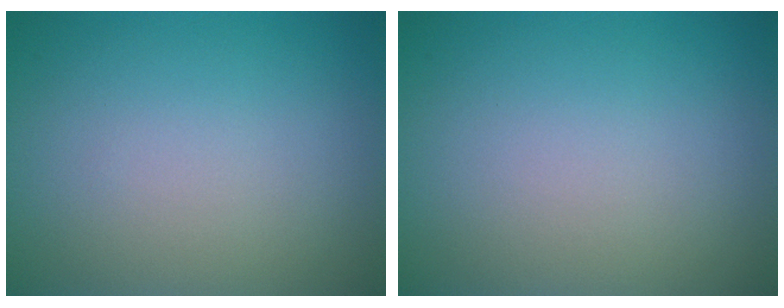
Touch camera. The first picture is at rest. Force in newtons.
{"total": 0.0}